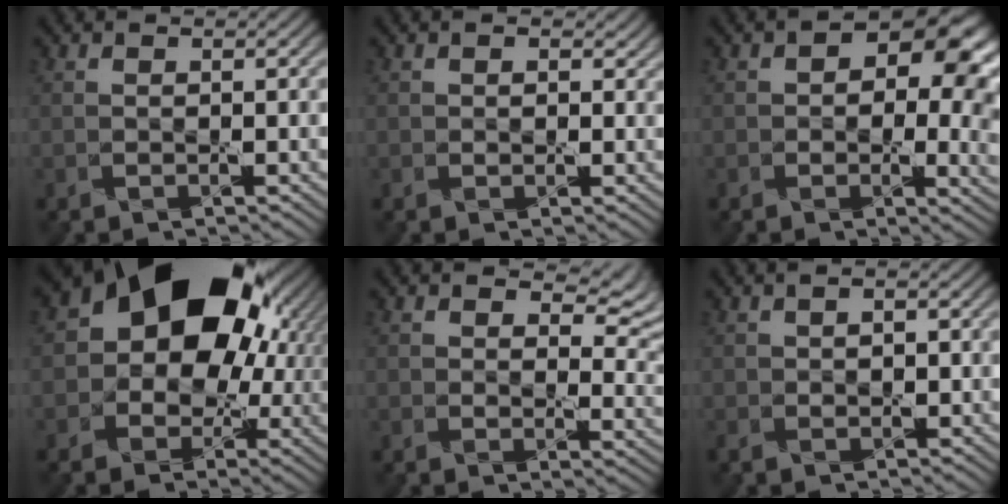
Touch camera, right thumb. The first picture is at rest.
{"total": 1.2, "force": [0.5, 1.0, 0.2], "torque": [-0.006, -0.003, 0.001]}
{"total": 12.0, "force": [2.2, 7.9, 8.8], "torque": [-0.086, -0.005, 0.042]}
{"total": 17.3, "force": [3.7, 12.9, 10.9], "torque": [-0.165, -0.005, 0.062]}
{"total": 6.4, "force": [3.5, 3.8, 3.9], "torque": [-0.054, -0.007, 0.049]}
{"total": 2.0, "force": [-0.5, 1.4, 1.2], "torque": [-0.028, 0.001, -0.011]}